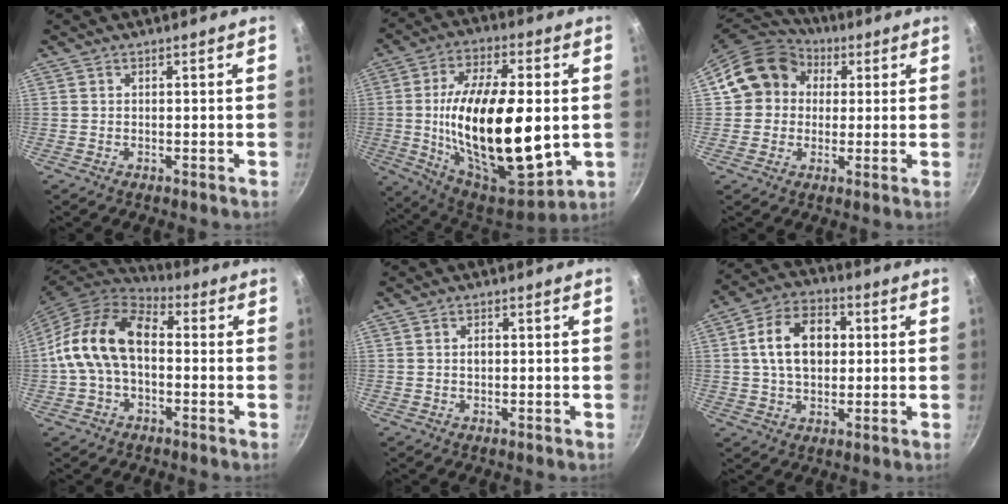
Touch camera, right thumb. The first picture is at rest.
{"total": 28.4, "force": [-0.7, 13.0, 25.2], "torque": [-0.434, -0.009, -0.003]}
{"total": 13.3, "force": [2.7, 11.7, 5.8], "torque": [-0.070, 0.028, 0.029]}
{"total": 15.1, "force": [-0.1, 9.9, 11.5], "torque": [-0.192, 0.038, -0.019]}
{"total": 1.6, "force": [0.1, 1.1, 1.2], "torque": [-0.014, 0.003, 0.003]}
{"total": 13.1, "force": [2.0, 9.0, 9.3], "torque": [-0.129, 0.017, 0.024]}